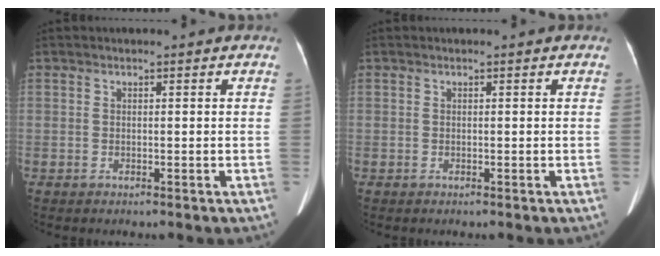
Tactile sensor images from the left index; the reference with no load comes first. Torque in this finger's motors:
{"motor_torque": [0.03, 0.04, 0.00, 0.00]}